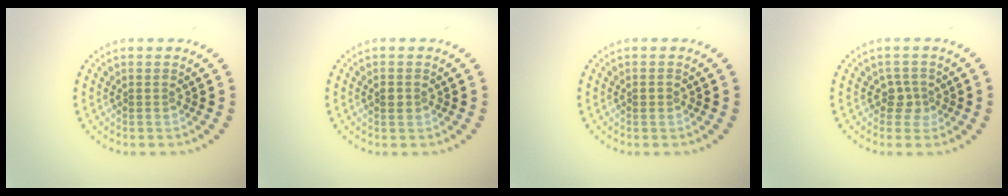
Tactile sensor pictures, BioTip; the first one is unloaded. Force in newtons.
{"total": 1.0, "press": 1.0, "slide": 0.1}
{"total": 0.8, "press": 0.8, "slide": 0.1}
{"total": 1.8, "press": 1.4, "slide": 1.2}